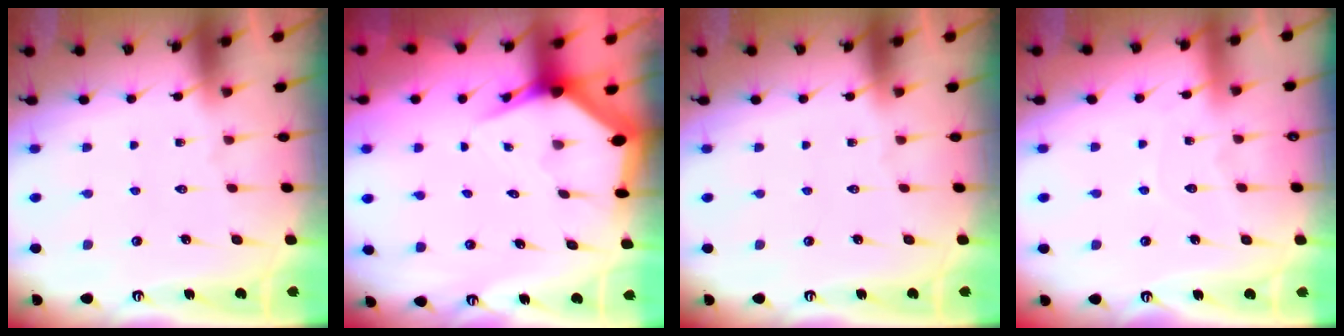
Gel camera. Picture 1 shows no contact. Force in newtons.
{"total": 3.5, "press": 3.5, "slide": 0.5}
{"total": 0.0}
{"total": 4.6, "press": 4.6, "slide": 0.4}